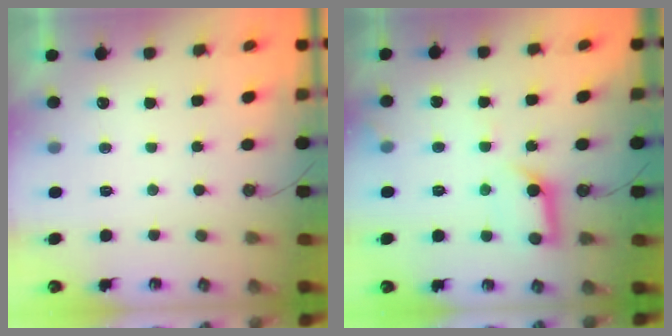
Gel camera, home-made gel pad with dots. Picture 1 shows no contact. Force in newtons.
{"total": 11.6, "press": 11.5, "slide": 1.4}